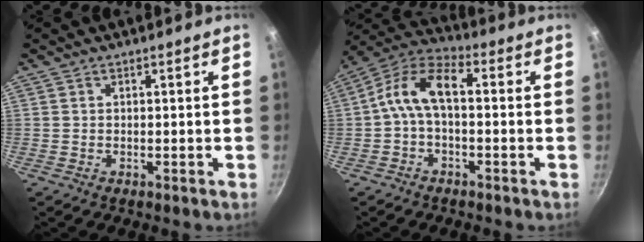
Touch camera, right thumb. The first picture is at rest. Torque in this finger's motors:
{"motor_torque": [0.22, 0.23, 0.41, -0.12, 0.11]}